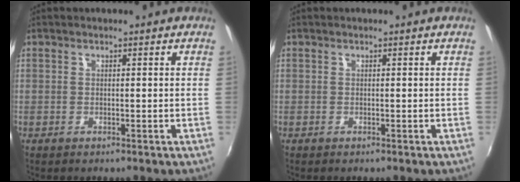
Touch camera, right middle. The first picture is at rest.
{"total": 0.0}